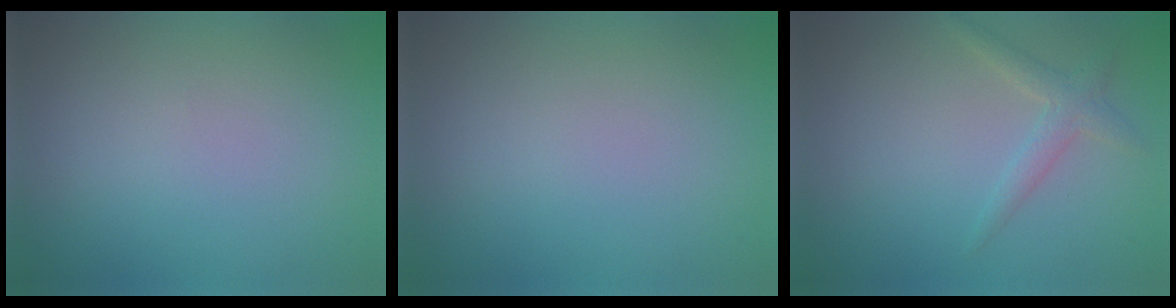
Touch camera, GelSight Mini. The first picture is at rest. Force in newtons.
{"total": 0.0}
{"total": 1.7, "press": 1.7, "slide": 0.0}